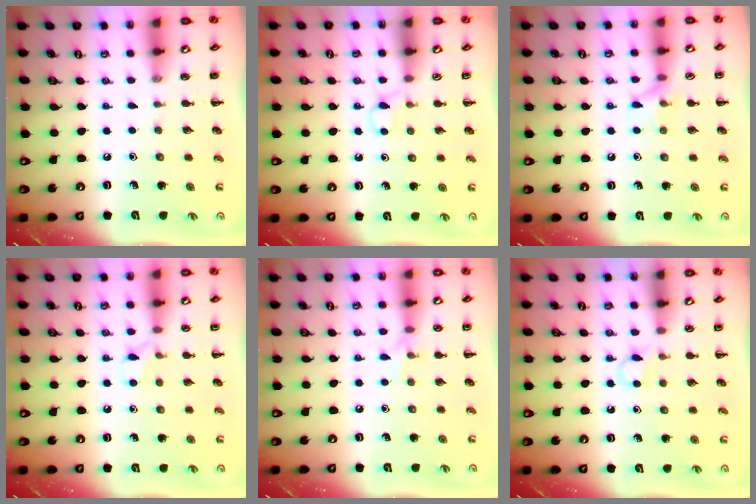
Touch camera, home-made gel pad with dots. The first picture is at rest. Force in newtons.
{"total": 2.6, "press": 2.5, "slide": 0.9}
{"total": 5.8, "press": 5.6, "slide": 1.6}
{"total": 4.8, "press": 4.6, "slide": 1.2}
{"total": 5.1, "press": 5.0, "slide": 1.1}
{"total": 3.3, "press": 3.2, "slide": 0.9}